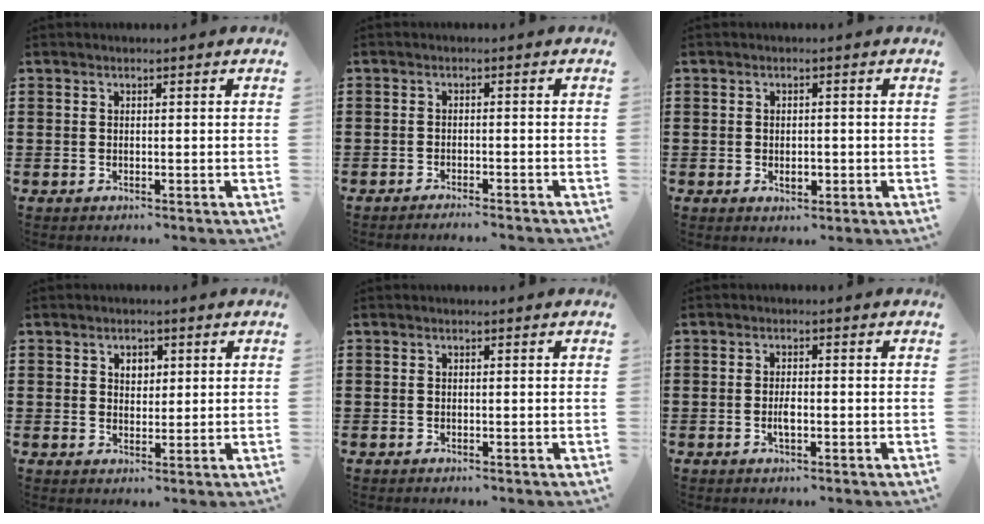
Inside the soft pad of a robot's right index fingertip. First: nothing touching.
{"total": 1.8, "force": [-1.8, -0.4, 0.2], "torque": [-0.005, 0.000, -0.036]}
{"total": 2.0, "force": [-0.4, 1.2, 1.6], "torque": [-0.030, 0.003, -0.007]}
{"total": 2.3, "force": [1.0, 1.7, 1.1], "torque": [-0.021, 0.004, 0.015]}
{"total": 0.0}
{"total": 2.2, "force": [-0.5, 0.8, 1.9], "torque": [-0.037, 0.002, -0.010]}